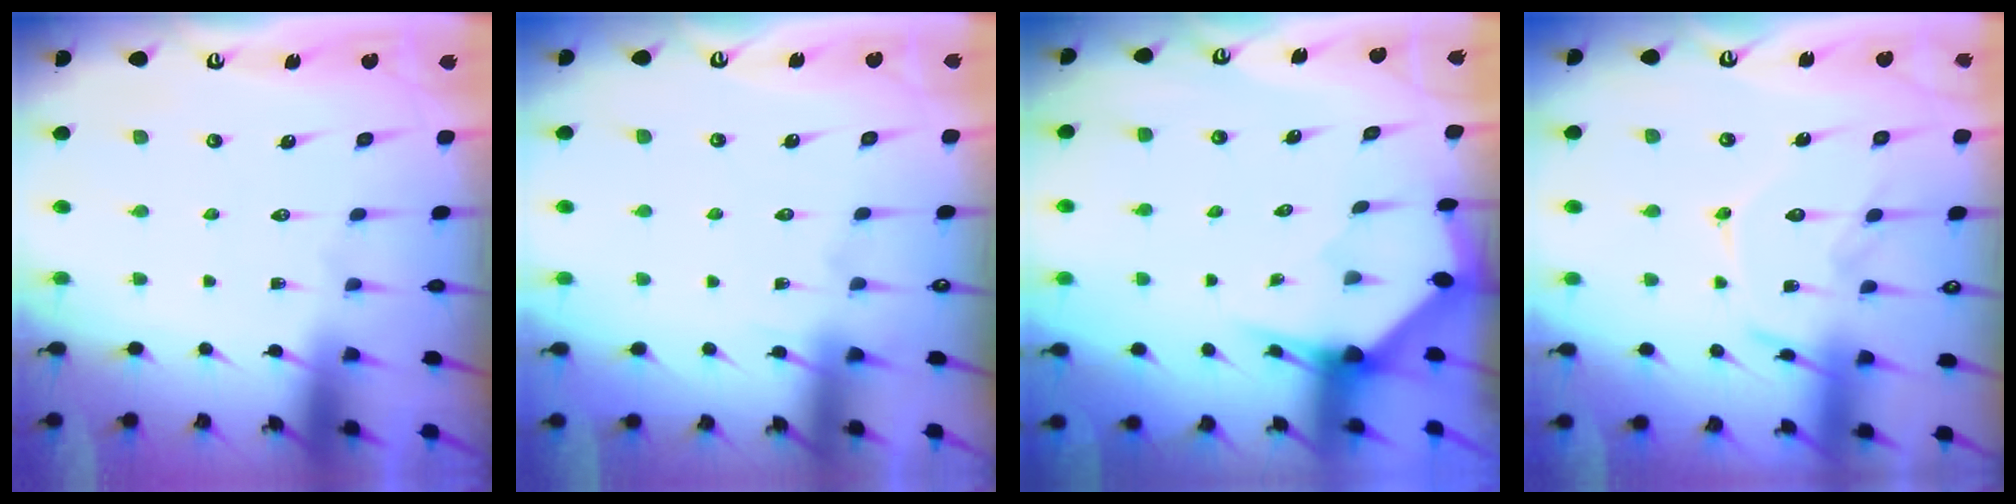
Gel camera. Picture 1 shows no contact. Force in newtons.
{"total": 3.9, "press": 3.9, "slide": 0.5}
{"total": 3.0, "press": 3.0, "slide": 0.1}
{"total": 12.1, "press": 12.1, "slide": 0.8}